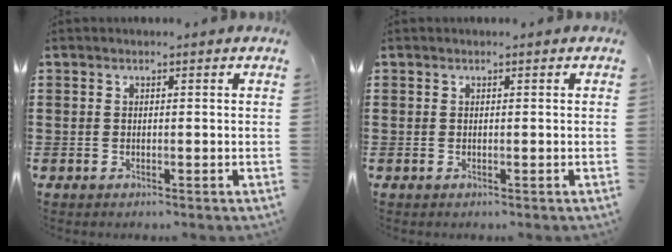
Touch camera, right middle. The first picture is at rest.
{"total": 0.0}